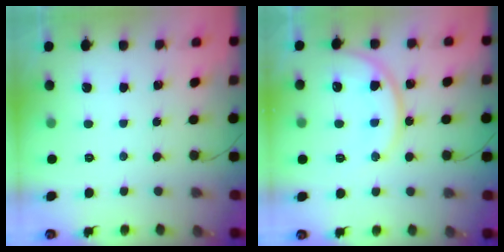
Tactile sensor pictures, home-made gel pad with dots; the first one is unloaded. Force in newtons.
{"total": 12.3, "press": 12.2, "slide": 0.9}